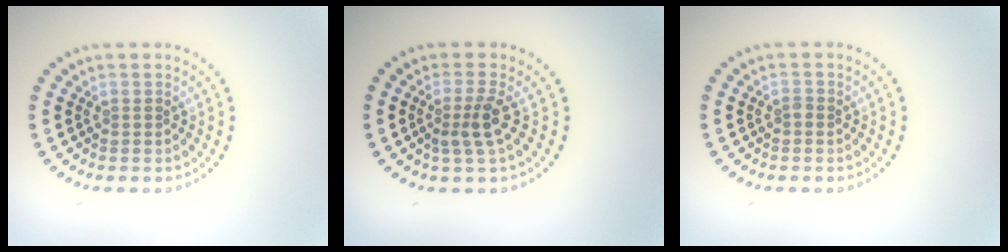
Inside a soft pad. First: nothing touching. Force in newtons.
{"total": 2.4, "press": 1.8, "slide": 1.6}
{"total": 0.6, "press": 0.5, "slide": 0.3}